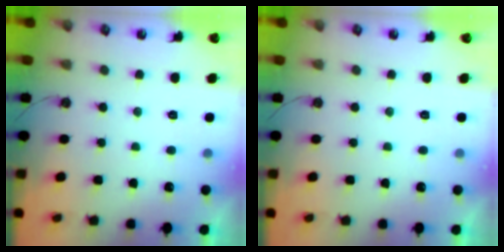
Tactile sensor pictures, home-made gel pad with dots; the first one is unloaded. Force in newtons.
{"total": 0.0}